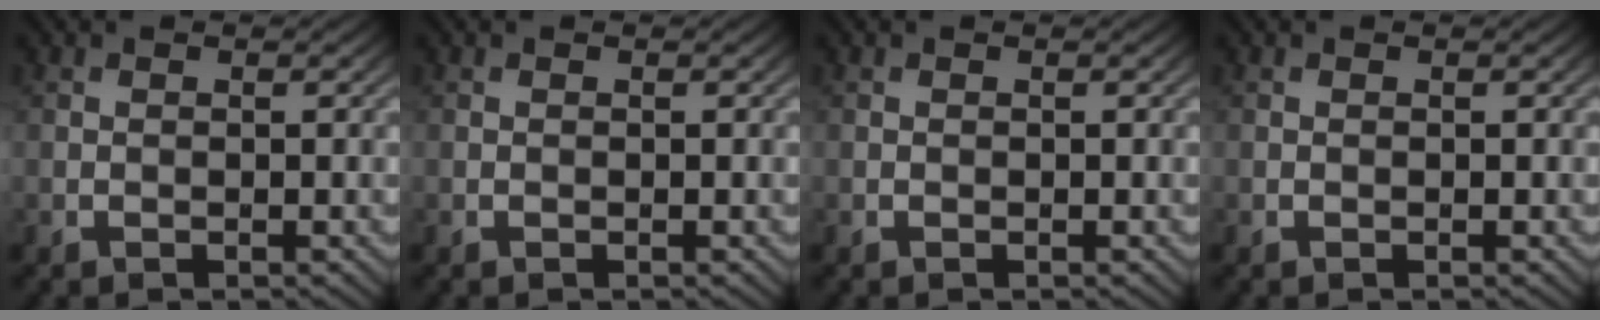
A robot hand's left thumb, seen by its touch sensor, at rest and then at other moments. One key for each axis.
{"total": 0.0}
{"total": 0.0}
{"total": 0.0}